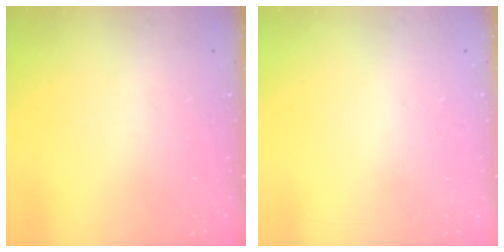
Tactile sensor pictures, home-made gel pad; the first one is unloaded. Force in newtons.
{"total": 0.9, "press": 0.9, "slide": 0.0}